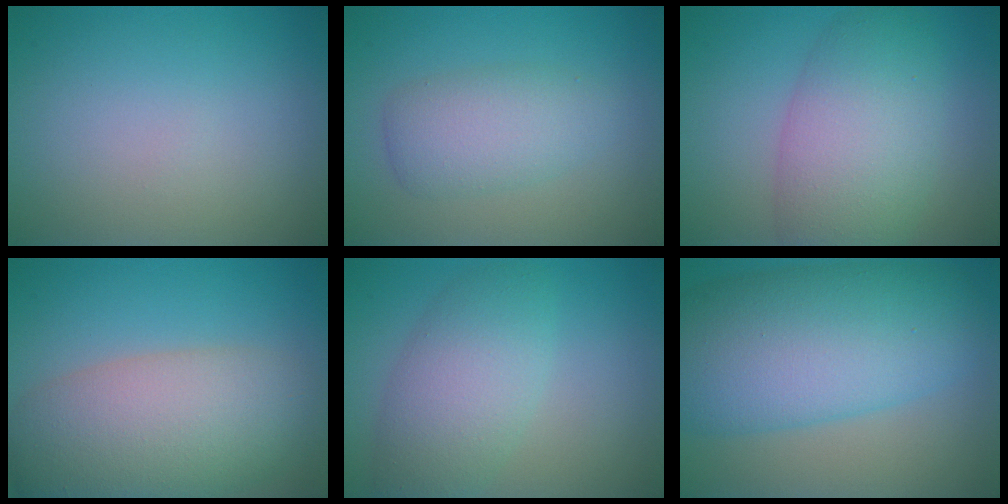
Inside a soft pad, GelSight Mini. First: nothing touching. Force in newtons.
{"total": 3.8, "press": 3.8, "slide": 0.1}
{"total": 7.4, "press": 7.4, "slide": 0.3}
{"total": 9.2, "press": 9.2, "slide": 0.4}
{"total": 5.4, "press": 5.4, "slide": 0.2}
{"total": 11.5, "press": 11.5, "slide": 0.2}